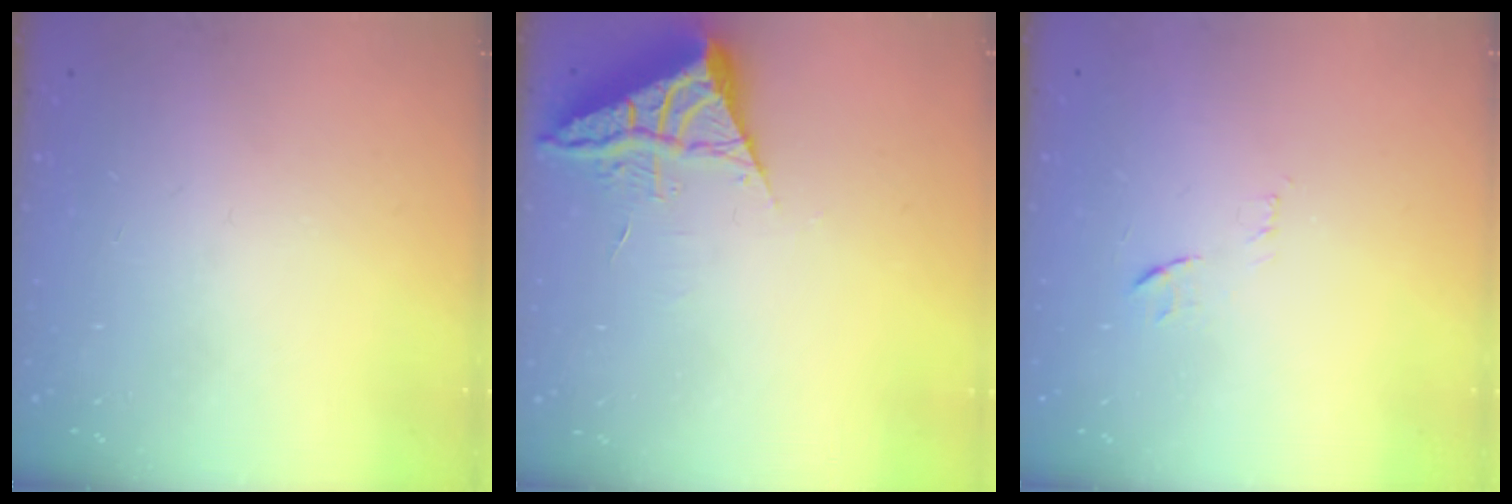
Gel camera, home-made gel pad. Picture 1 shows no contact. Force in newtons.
{"total": 7.3, "press": 7.3, "slide": 0.5}
{"total": 8.1, "press": 8.0, "slide": 0.7}